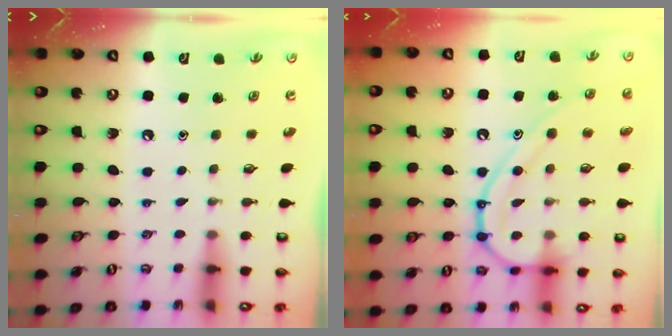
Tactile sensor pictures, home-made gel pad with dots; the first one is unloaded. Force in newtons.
{"total": 16.2, "press": 16.1, "slide": 1.2}